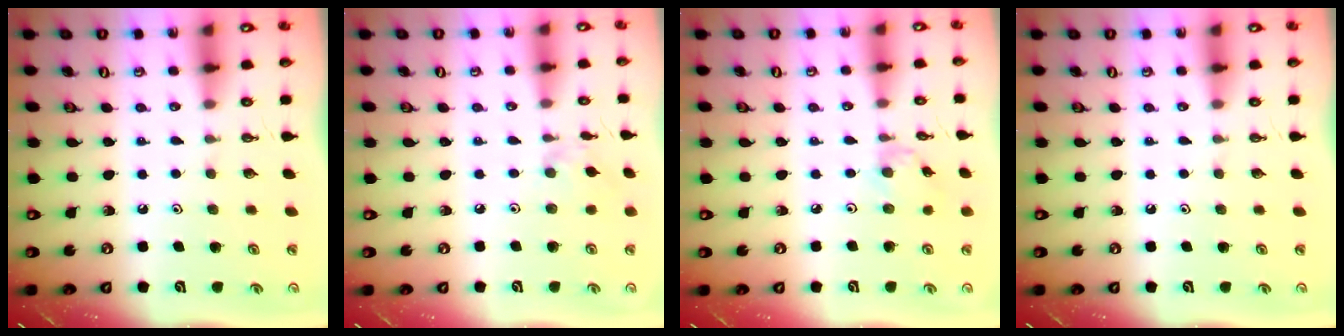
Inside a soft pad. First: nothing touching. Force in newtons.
{"total": 2.4, "press": 2.4, "slide": 0.4}
{"total": 2.6, "press": 2.5, "slide": 0.5}
{"total": 0.0}